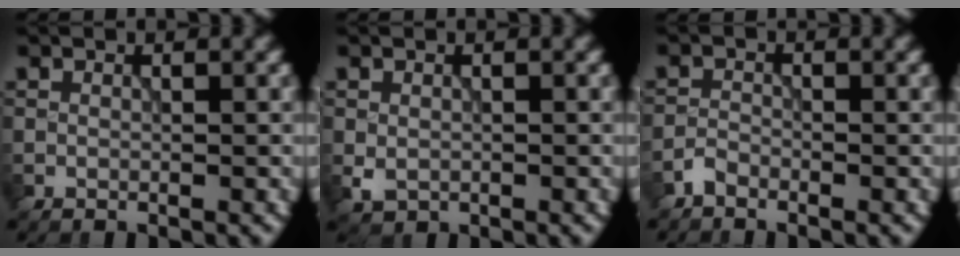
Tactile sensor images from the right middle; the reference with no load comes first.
{"total": 1.5, "force": [-0.3, 1.2, 0.8], "torque": [-0.018, -0.005, -0.005]}
{"total": 1.2, "force": [-1.1, 0.4, 0.4], "torque": [-0.004, 0.003, -0.026]}